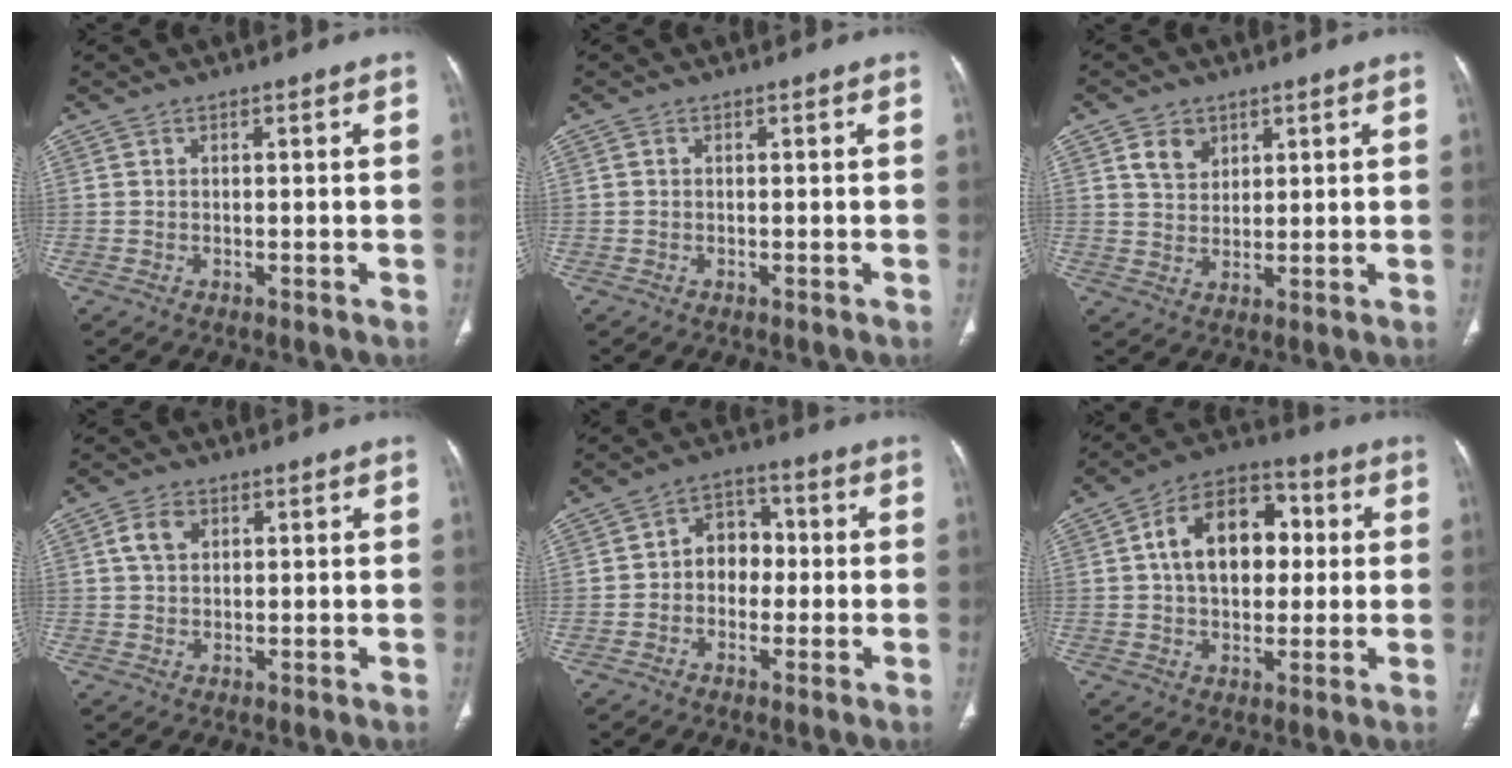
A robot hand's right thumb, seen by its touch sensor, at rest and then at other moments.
{"total": 0.0}
{"total": 5.1, "force": [2.6, 3.8, 2.1], "torque": [-0.017, -0.019, 0.052]}
{"total": 4.2, "force": [1.5, 3.1, 2.5], "torque": [-0.040, 0.002, 0.026]}
{"total": 7.1, "force": [-0.5, 5.7, 4.2], "torque": [-0.026, 0.027, -0.021]}
{"total": 15.8, "force": [2.4, 10.7, 11.4], "torque": [-0.146, 0.023, 0.030]}